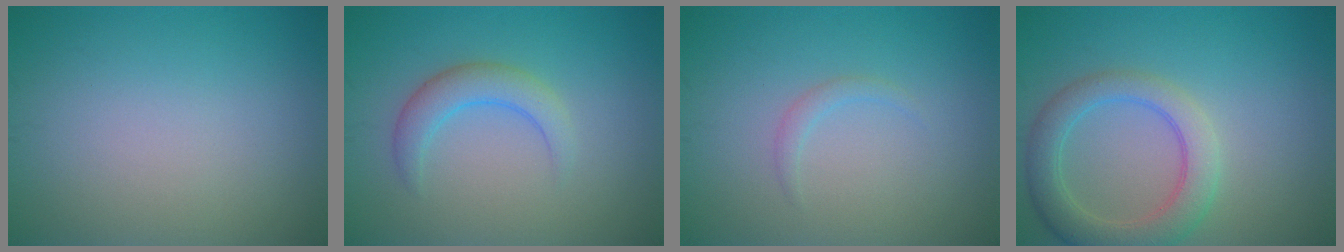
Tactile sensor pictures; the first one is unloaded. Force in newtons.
{"total": 2.9, "press": 2.9, "slide": 0.2}
{"total": 0.9, "press": 0.9, "slide": 0.1}
{"total": 4.7, "press": 4.7, "slide": 0.4}